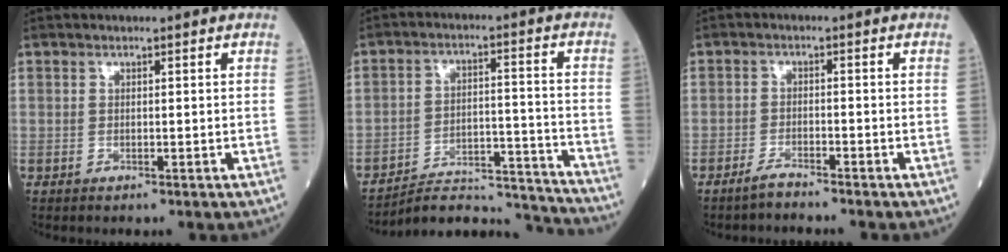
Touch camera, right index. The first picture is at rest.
{"total": 13.9, "force": [-13.9, 0.0, 1.0], "torque": [-0.002, 0.032, -0.210]}
{"total": 2.0, "force": [-1.9, -0.2, 0.7], "torque": [-0.021, -0.006, -0.039]}